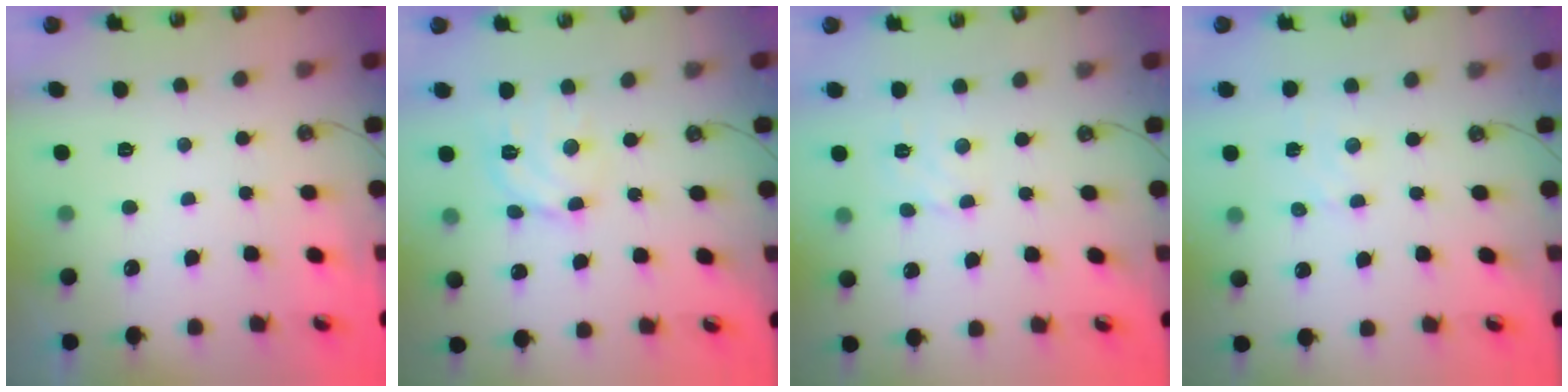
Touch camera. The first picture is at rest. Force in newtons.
{"total": 11.7, "press": 11.5, "slide": 1.7}
{"total": 2.4, "press": 2.4, "slide": 0.3}
{"total": 2.3, "press": 2.3, "slide": 0.4}